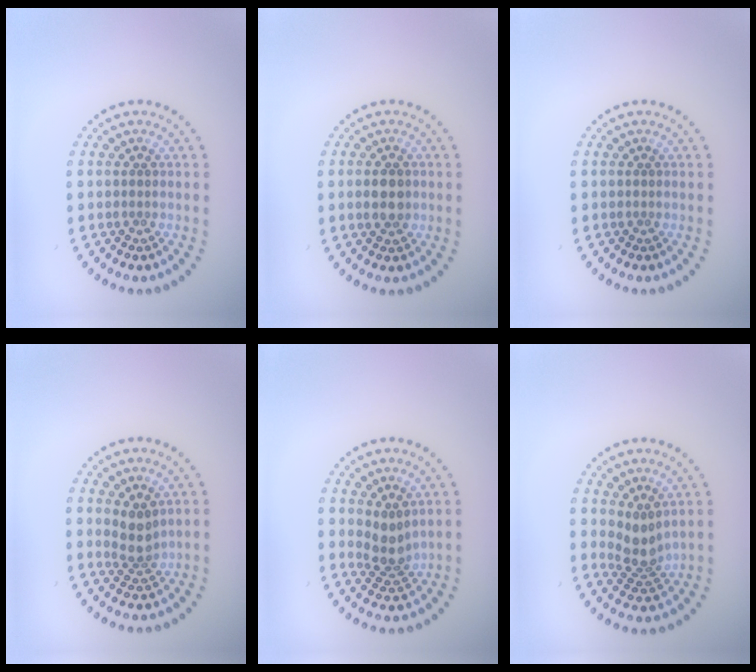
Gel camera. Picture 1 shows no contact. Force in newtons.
{"total": 2.8, "press": 2.8, "slide": 0.1}
{"total": 0.0}
{"total": 2.4, "press": 1.9, "slide": 1.5}
{"total": 2.6, "press": 2.0, "slide": 1.6}
{"total": 2.7, "press": 2.1, "slide": 1.7}